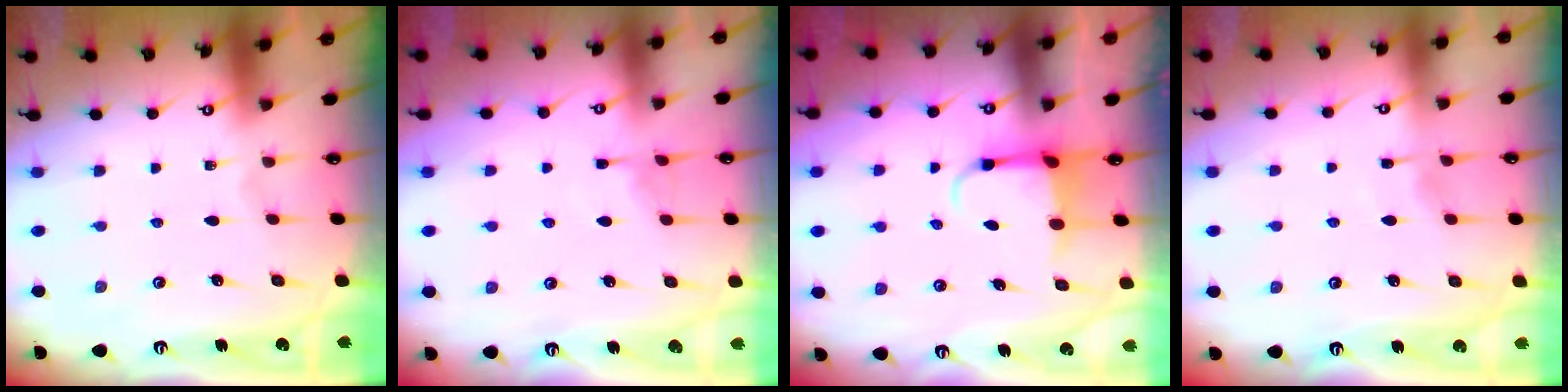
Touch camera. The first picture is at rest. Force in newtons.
{"total": 3.9, "press": 3.8, "slide": 0.5}
{"total": 3.7, "press": 3.6, "slide": 0.9}
{"total": 3.3, "press": 3.3, "slide": 0.4}